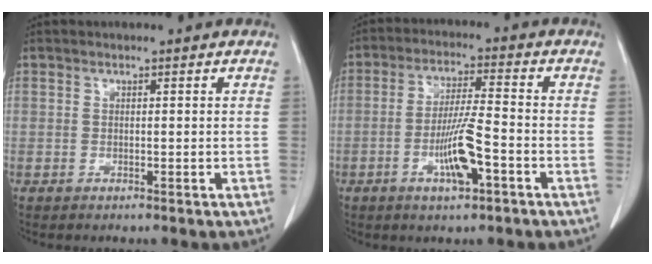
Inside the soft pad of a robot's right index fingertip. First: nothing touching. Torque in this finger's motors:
{"motor_torque": [0.34, -0.04, 0.03, 0.07]}